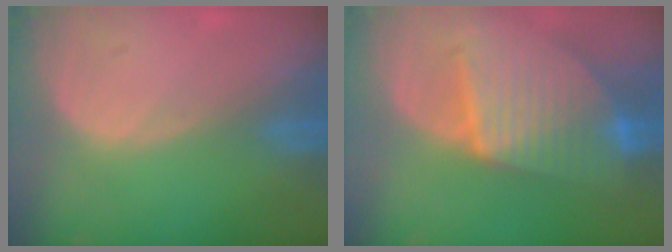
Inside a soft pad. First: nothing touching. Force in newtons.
{"total": 10.1, "press": 10.1, "slide": 0.8}